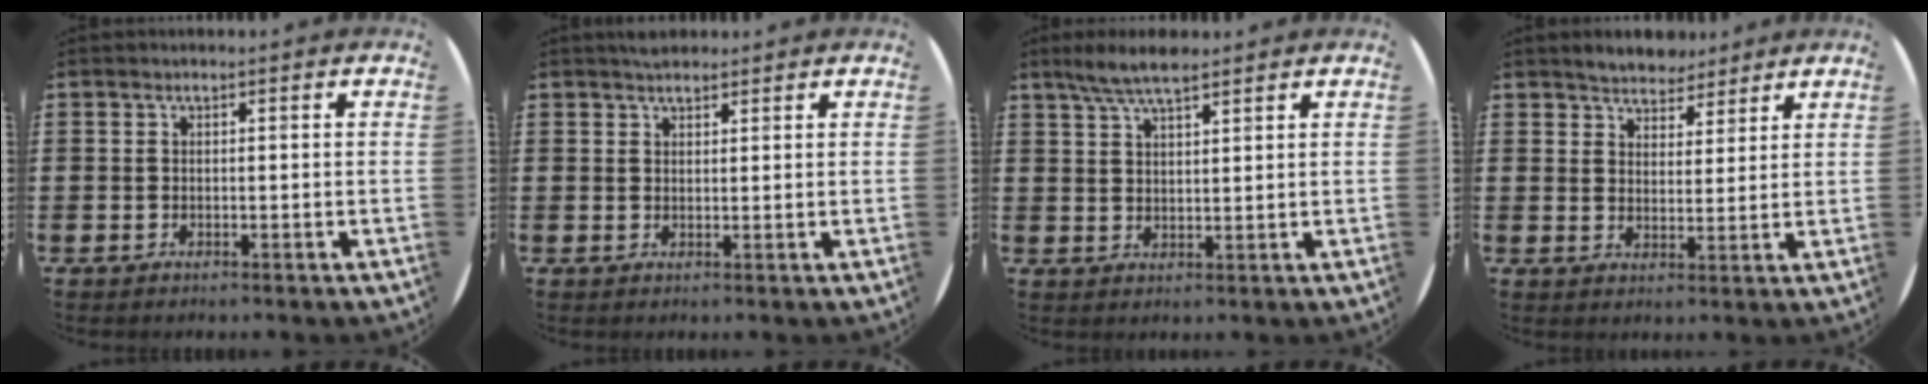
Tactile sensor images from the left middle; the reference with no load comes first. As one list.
[{"total": 1.7, "force": [1.6, 0.4, 0.3], "torque": [0.001, 0.000, 0.029]}, {"total": 5.2, "force": [4.3, 1.1, 2.8], "torque": [-0.063, -0.003, 0.077]}, {"total": 4.2, "force": [4.0, 1.3, 0.1], "torque": [-0.016, -0.008, 0.076]}]